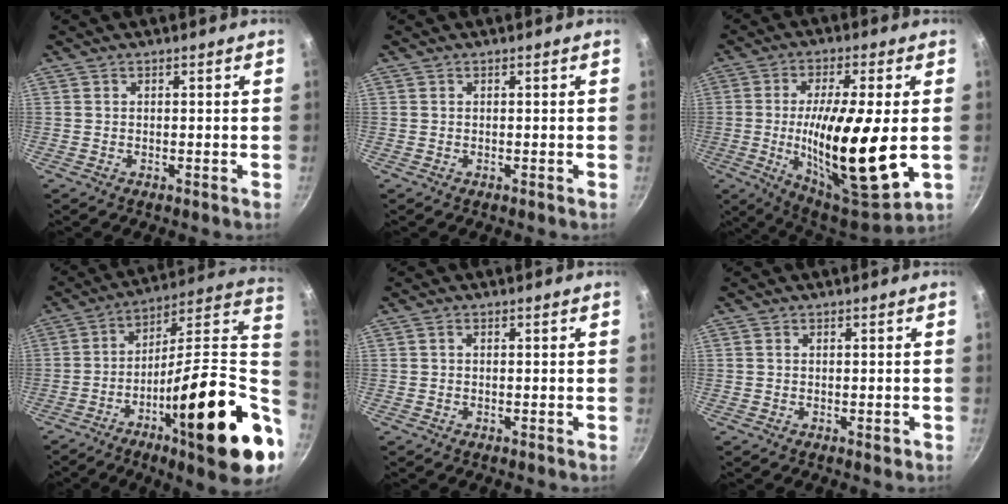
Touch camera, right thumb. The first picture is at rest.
{"total": 0.0}
{"total": 22.0, "force": [-1.8, 5.9, 21.1], "torque": [-0.362, -0.009, -0.025]}
{"total": 27.8, "force": [-3.3, 6.8, 26.7], "torque": [-0.373, 0.007, -0.058]}
{"total": 0.6, "force": [0.1, 0.3, 0.5], "torque": [-0.008, 0.003, 0.001]}
{"total": 1.2, "force": [-0.2, 0.7, 0.9], "torque": [-0.010, 0.002, -0.003]}